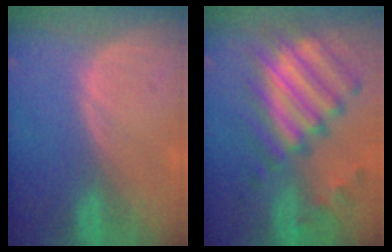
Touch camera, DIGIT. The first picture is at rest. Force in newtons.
{"total": 12.2, "press": 10.5, "slide": 6.3}